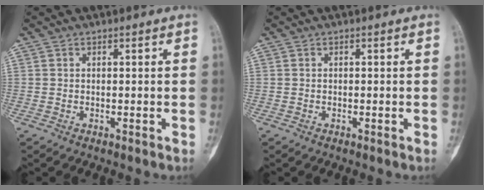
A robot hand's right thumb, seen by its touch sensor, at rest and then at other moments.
{"total": 0.0}